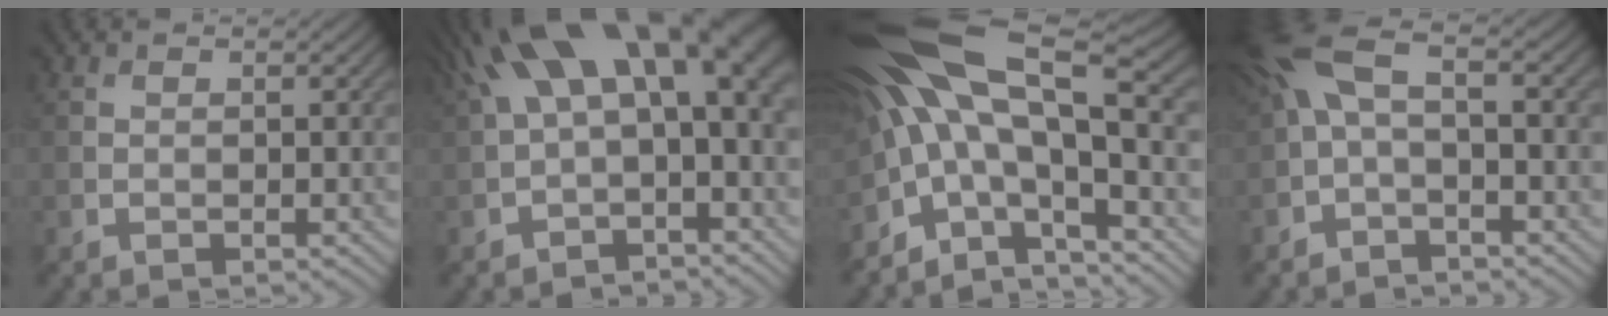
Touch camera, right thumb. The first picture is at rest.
{"total": 15.2, "force": [3.9, 7.1, 12.8], "torque": [-0.217, 0.020, 0.076]}
{"total": 14.9, "force": [-1.5, 6.3, 13.4], "torque": [-0.249, 0.006, -0.023]}
{"total": 7.5, "force": [0.2, 3.2, 6.8], "torque": [-0.172, 0.011, -0.002]}